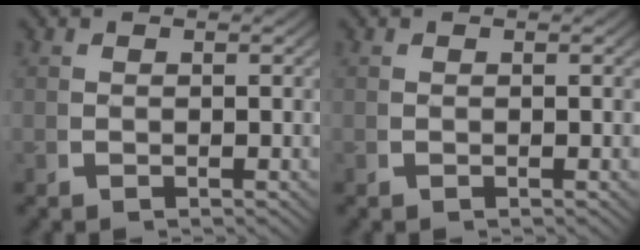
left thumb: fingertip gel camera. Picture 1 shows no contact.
{"total": 0.0}